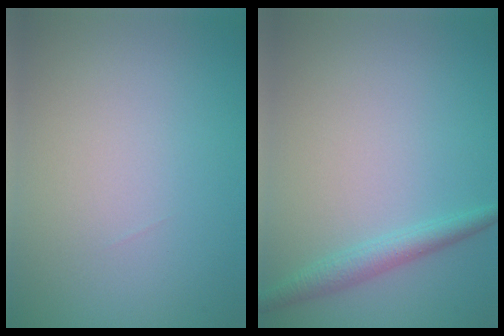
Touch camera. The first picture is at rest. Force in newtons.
{"total": 2.1, "press": 2.1, "slide": 0.1}